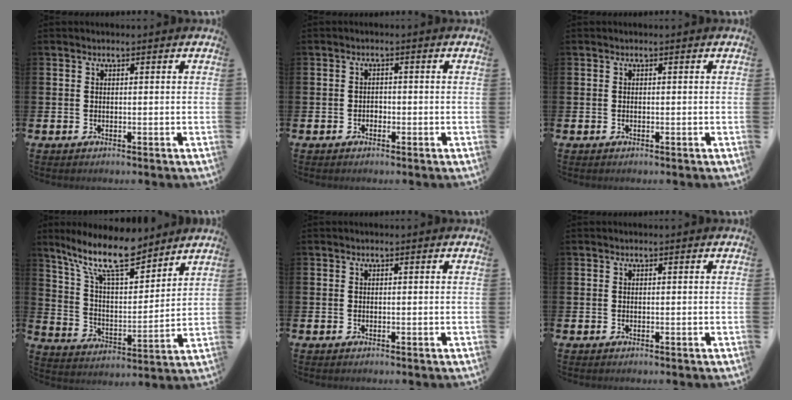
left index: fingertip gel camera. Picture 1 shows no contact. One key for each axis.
{"total": 1.4, "fx": -0.8, "fy": 1.0, "fz": 0.2, "tx": -0.004, "ty": 0.001, "tz": -0.020}
{"total": 0.0}
{"total": 12.9, "fx": 10.6, "fy": 3.4, "fz": 6.5, "tx": -0.149, "ty": -0.048, "tz": 0.189}
{"total": 0.0}
{"total": 0.0}